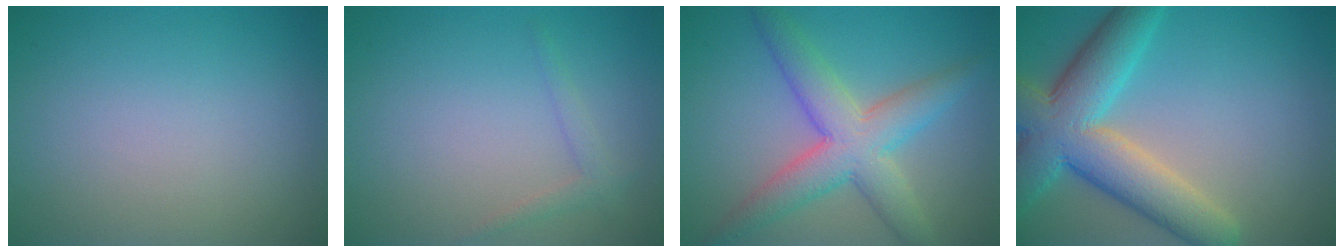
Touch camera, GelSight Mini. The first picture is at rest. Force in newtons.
{"total": 1.2, "press": 1.2, "slide": 0.1}
{"total": 6.4, "press": 6.4, "slide": 0.4}
{"total": 9.1, "press": 9.1, "slide": 0.5}